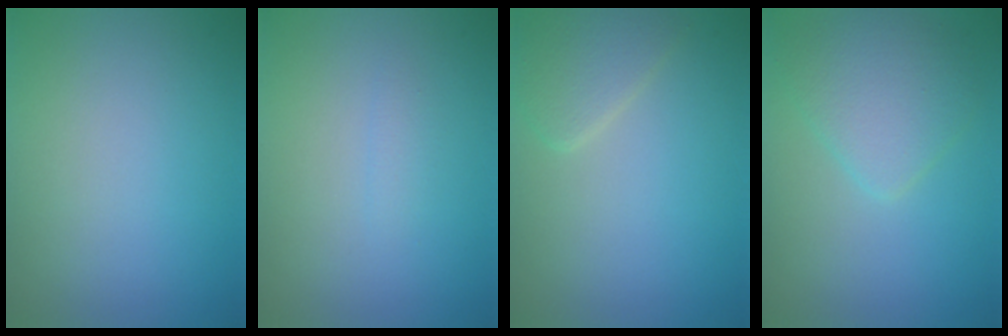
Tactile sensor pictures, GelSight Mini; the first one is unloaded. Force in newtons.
{"total": 0.7, "press": 0.7, "slide": 0.0}
{"total": 2.2, "press": 2.2, "slide": 0.1}
{"total": 3.7, "press": 3.7, "slide": 0.0}